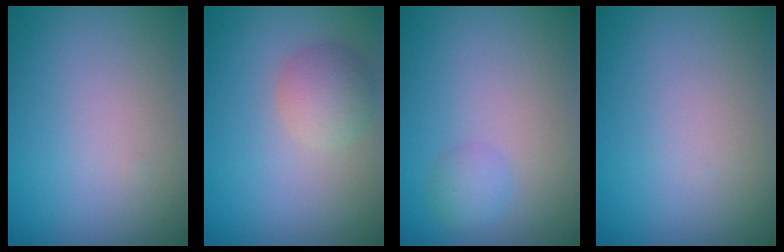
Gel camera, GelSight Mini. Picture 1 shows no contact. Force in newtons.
{"total": 3.0, "press": 3.0, "slide": 0.1}
{"total": 1.5, "press": 1.5, "slide": 0.0}
{"total": 0.0}